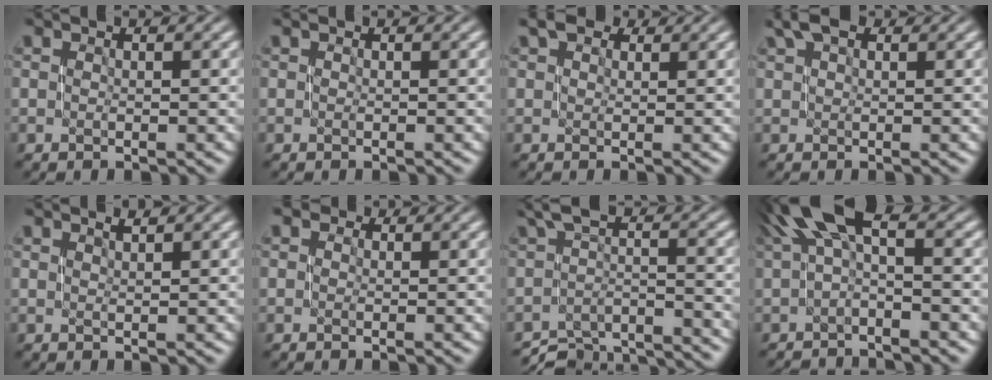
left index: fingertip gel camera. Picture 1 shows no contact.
{"total": 0.0}
{"total": 2.9, "force": [2.2, 1.4, 1.4], "torque": [-0.025, 0.008, 0.026]}
{"total": 2.8, "force": [2.2, 1.0, 1.5], "torque": [-0.026, 0.011, 0.038]}
{"total": 1.0, "force": [0.9, 0.1, 0.4], "torque": [-0.004, 0.001, 0.013]}
{"total": 0.6, "force": [0.4, 0.4, 0.0], "torque": [-0.001, 0.005, -0.004]}
{"total": 6.9, "force": [-6.0, 1.8, 2.9], "torque": [-0.035, -0.012, -0.093]}
{"total": 4.5, "force": [0.6, 1.0, 4.3], "torque": [-0.078, 0.019, 0.005]}